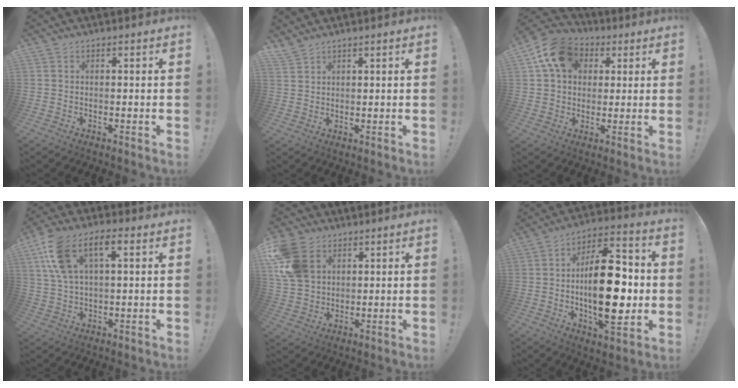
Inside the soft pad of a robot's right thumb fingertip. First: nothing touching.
{"total": 3.6, "force": [3.0, 1.9, 0.8], "torque": [-0.010, -0.022, 0.057]}
{"total": 14.0, "force": [5.0, 10.8, 7.3], "torque": [-0.104, -0.011, 0.100]}
{"total": 13.2, "force": [5.2, 6.7, 10.1], "torque": [-0.186, 0.003, 0.096]}
{"total": 13.8, "force": [5.2, 10.3, 7.5], "torque": [-0.147, -0.013, 0.108]}
{"total": 22.9, "force": [-1.6, 10.4, 20.4], "torque": [-0.332, 0.002, -0.025]}